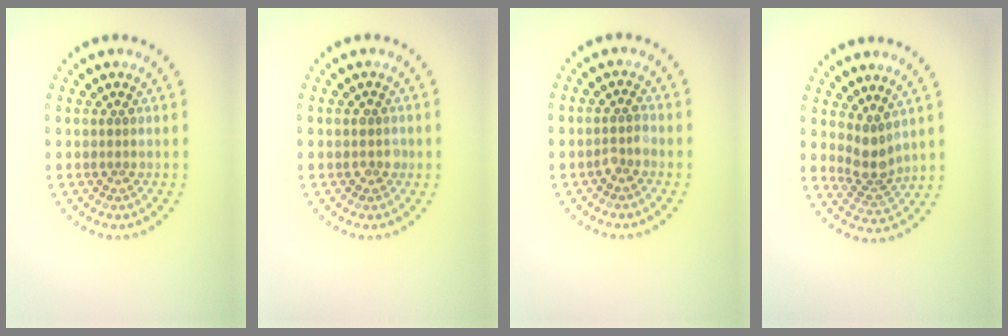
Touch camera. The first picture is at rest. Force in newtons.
{"total": 1.1, "press": 1.1, "slide": 0.1}
{"total": 1.2, "press": 1.1, "slide": 0.4}
{"total": 2.6, "press": 2.0, "slide": 1.6}